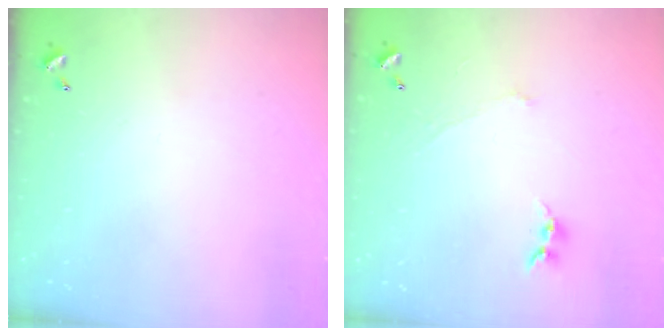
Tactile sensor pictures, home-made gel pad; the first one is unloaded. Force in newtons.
{"total": 0.0}